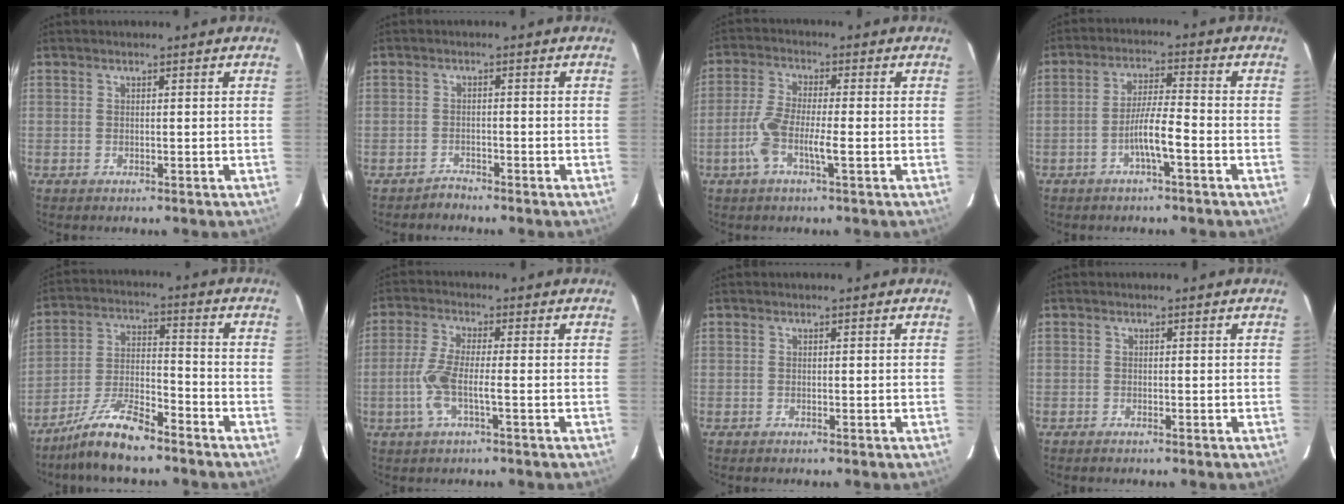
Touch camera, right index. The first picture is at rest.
{"total": 1.5, "force": [-1.3, 0.3, -0.6], "torque": [0.017, -0.003, -0.025]}
{"total": 6.4, "force": [-2.0, 0.8, 6.0], "torque": [-0.129, 0.005, -0.042]}
{"total": 5.9, "force": [-2.4, 0.2, 5.4], "torque": [-0.104, 0.008, -0.044]}
{"total": 10.0, "force": [-8.0, 1.7, 5.9], "torque": [-0.117, -0.007, -0.150]}
{"total": 5.7, "force": [-1.5, 0.6, 5.5], "torque": [-0.125, 0.002, -0.033]}
{"total": 0.0}
{"total": 0.9, "force": [-0.8, 0.0, 0.5], "torque": [-0.010, -0.002, -0.009]}